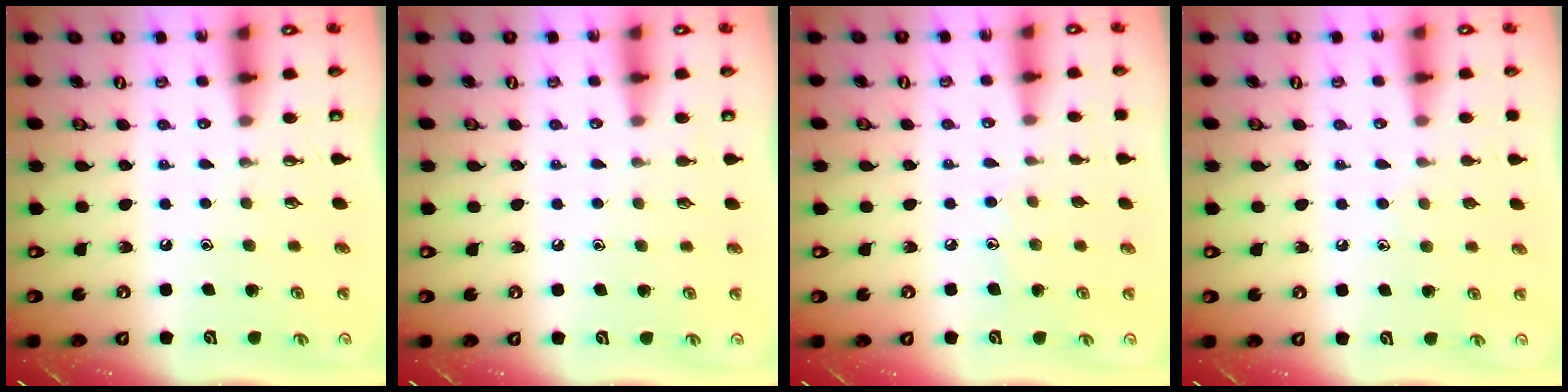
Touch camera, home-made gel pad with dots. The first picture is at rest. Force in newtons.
{"total": 2.8, "press": 2.8, "slide": 0.2}
{"total": 5.4, "press": 5.4, "slide": 0.4}
{"total": 5.8, "press": 5.7, "slide": 0.6}